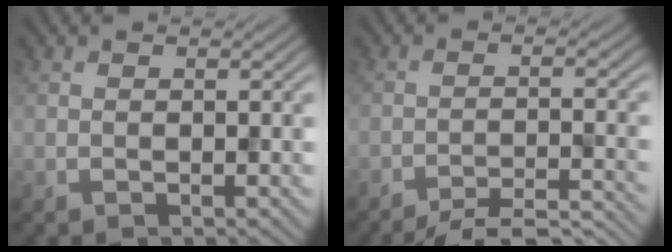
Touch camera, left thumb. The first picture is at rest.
{"total": 6.6, "force": [-5.8, 0.9, 3.1], "torque": [-0.058, 0.001, -0.085]}